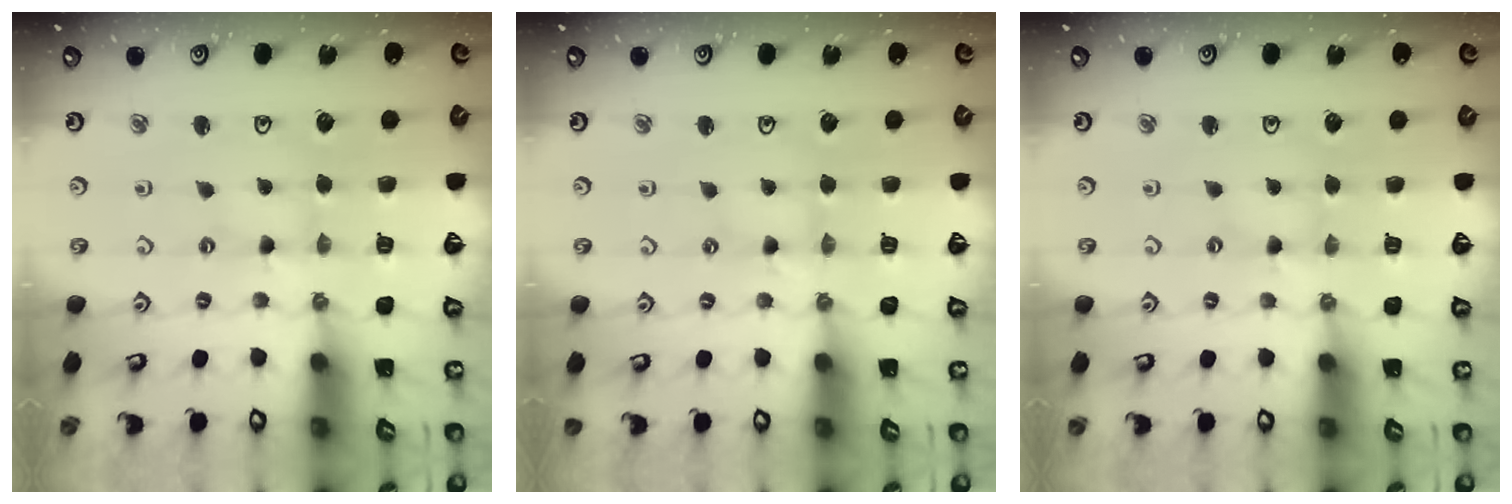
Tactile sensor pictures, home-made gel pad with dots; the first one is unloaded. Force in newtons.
{"total": 1.3, "press": 1.3, "slide": 0.2}
{"total": 0.0}